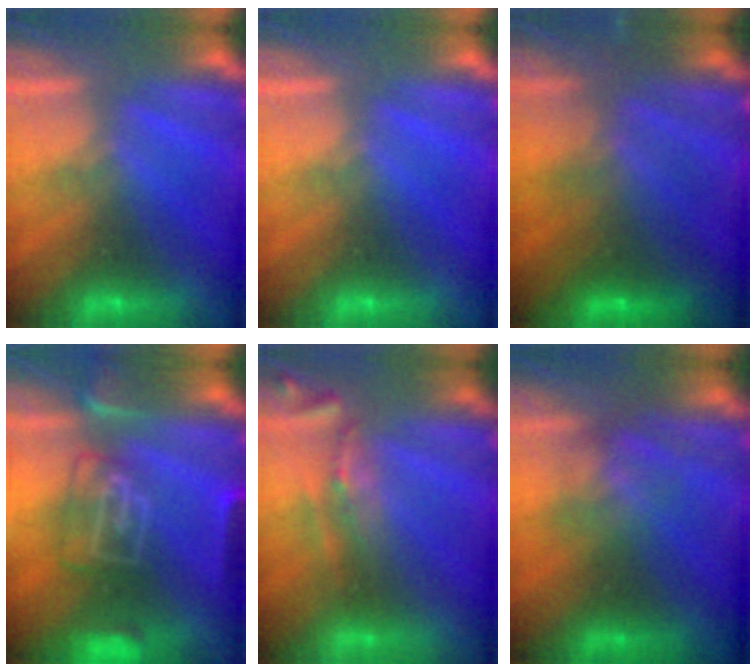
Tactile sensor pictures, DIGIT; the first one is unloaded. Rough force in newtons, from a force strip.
{"total": 0.0}
{"total": 7.4}
{"total": 8.5}
{"total": 2.5}
{"total": 1.9}